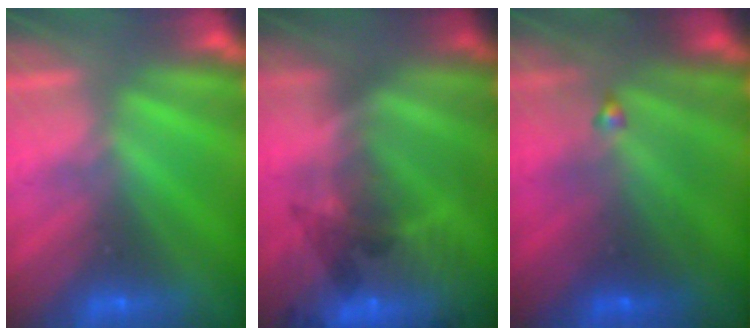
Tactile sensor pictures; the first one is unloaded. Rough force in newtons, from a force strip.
{"total": 7.2}
{"total": 7.5}